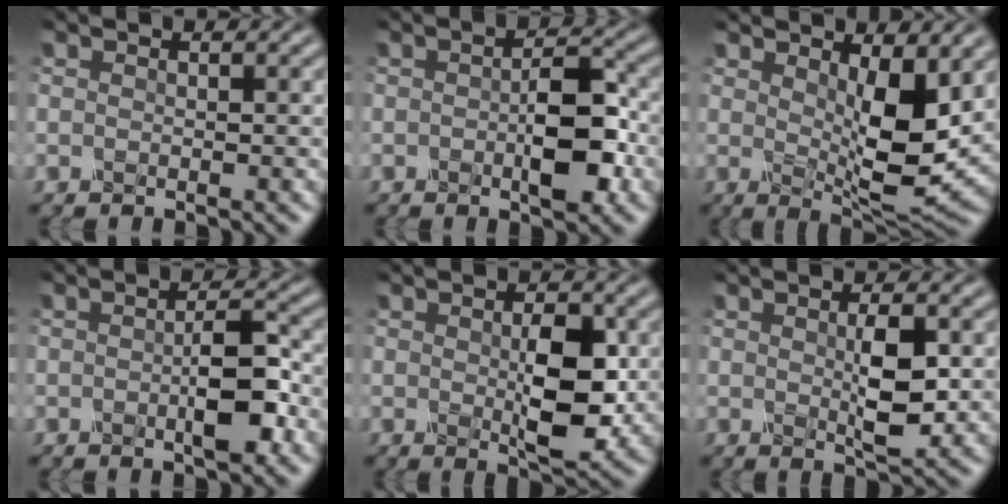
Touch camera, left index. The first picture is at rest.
{"total": 4.6, "force": [-1.1, 1.4, 4.2], "torque": [-0.075, 0.007, -0.017]}
{"total": 6.7, "force": [0.9, 2.1, 6.3], "torque": [-0.107, -0.007, 0.023]}
{"total": 3.7, "force": [-1.0, 0.7, 3.5], "torque": [-0.062, 0.009, -0.017]}
{"total": 4.8, "force": [-0.1, 1.8, 4.5], "torque": [-0.080, -0.002, 0.005]}
{"total": 3.2, "force": [0.3, 0.6, 3.1], "torque": [-0.063, 0.001, 0.011]}